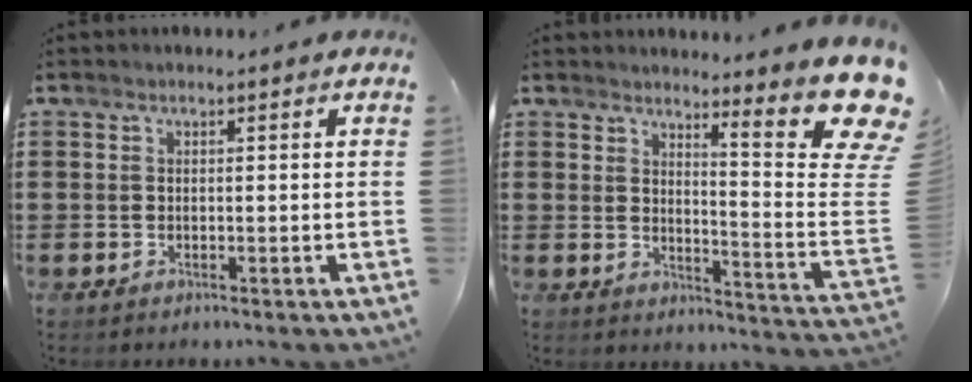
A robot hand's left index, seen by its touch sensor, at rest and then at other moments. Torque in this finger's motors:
{"motor_torque": [1.31, -0.83, 0.76, 0.15]}